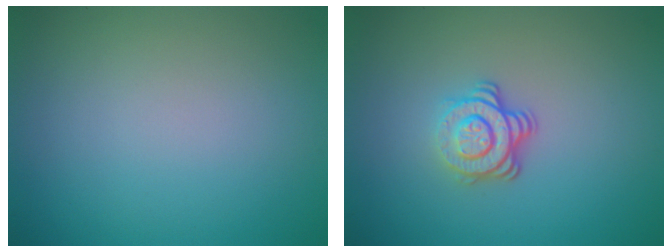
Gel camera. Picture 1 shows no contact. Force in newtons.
{"total": 3.5, "press": 2.5, "slide": 2.4}